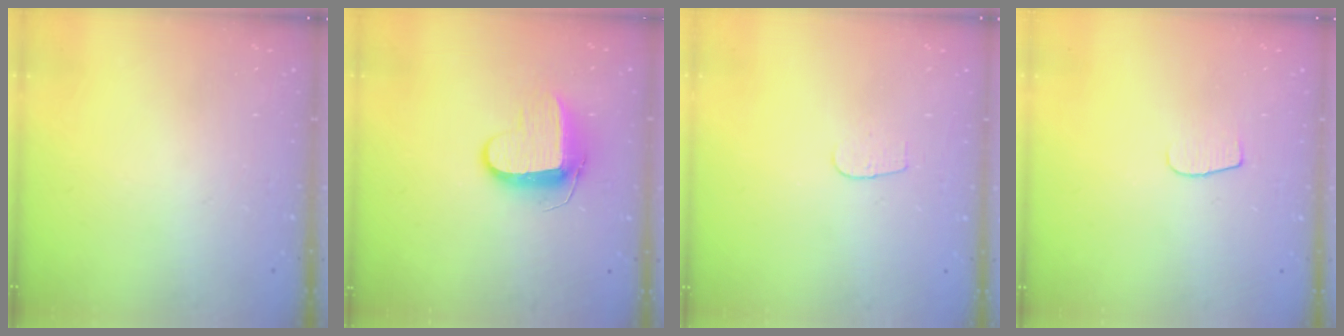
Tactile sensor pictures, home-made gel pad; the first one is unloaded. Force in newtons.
{"total": 9.0, "press": 9.0, "slide": 0.5}
{"total": 3.7, "press": 3.6, "slide": 0.4}
{"total": 4.8, "press": 4.8, "slide": 0.6}